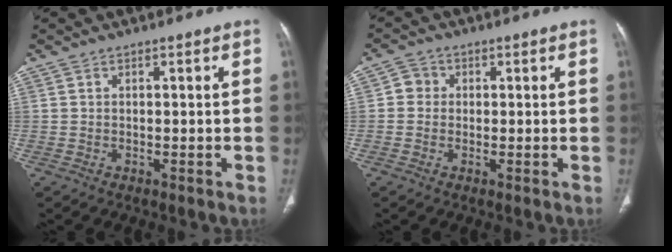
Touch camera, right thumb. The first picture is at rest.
{"total": 2.8, "force": [0.1, 2.7, 0.9], "torque": [0.003, 0.006, -0.004]}